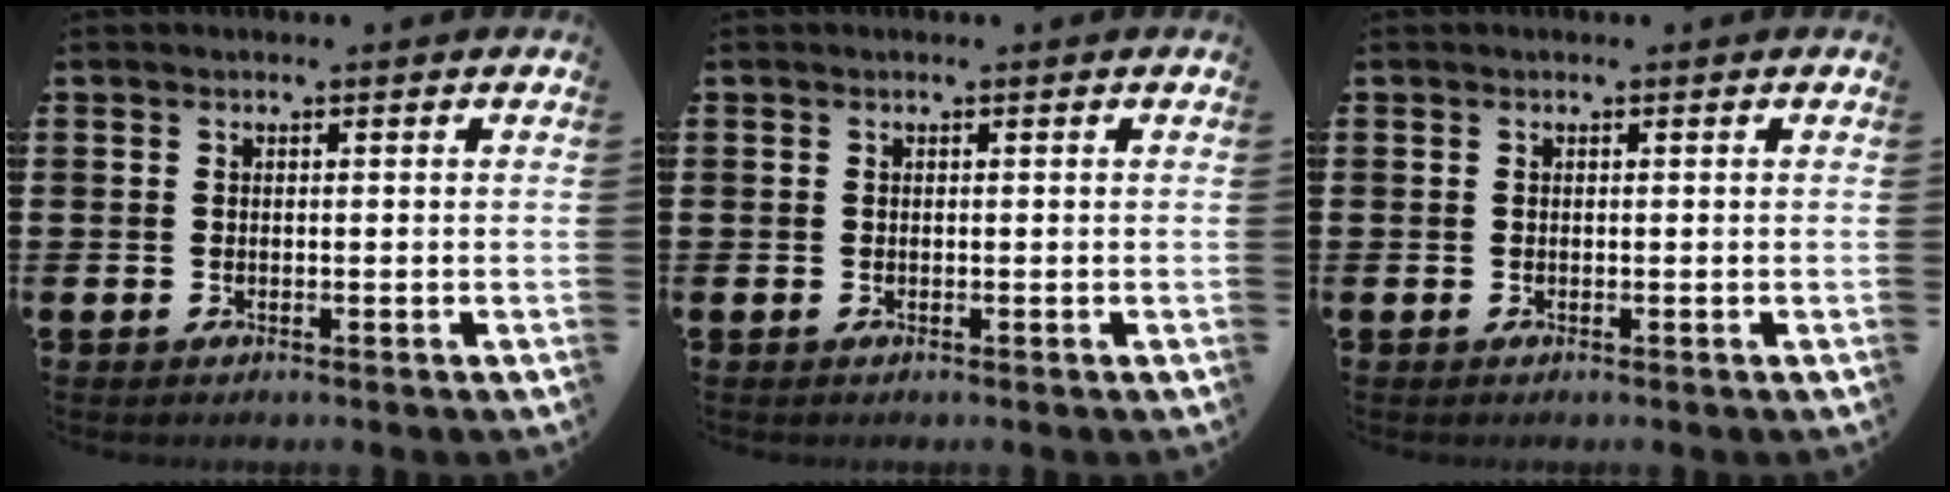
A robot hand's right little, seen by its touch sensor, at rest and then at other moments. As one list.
[{"total": 0.0}, {"total": 0.0}]